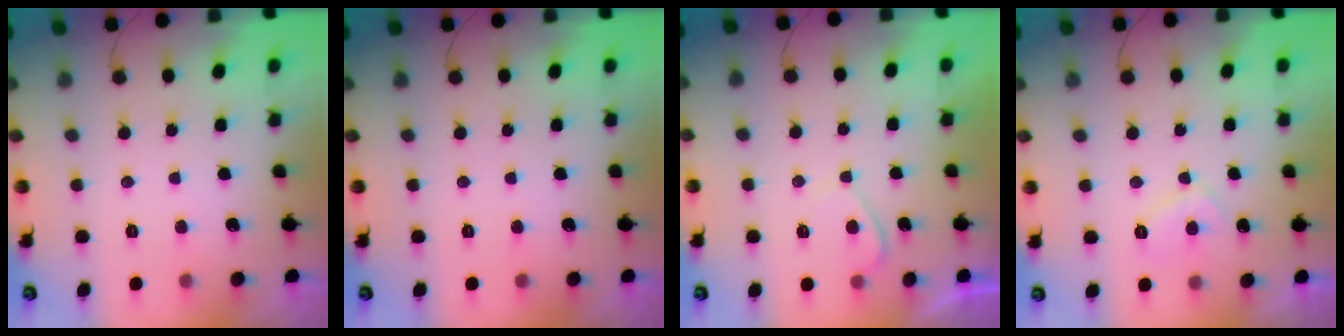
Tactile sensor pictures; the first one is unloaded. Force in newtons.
{"total": 0.0}
{"total": 1.0, "press": 0.8, "slide": 0.6}
{"total": 3.2, "press": 3.1, "slide": 0.6}